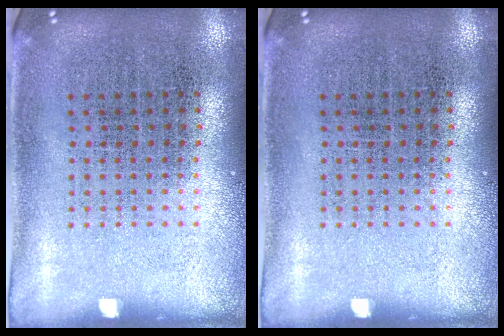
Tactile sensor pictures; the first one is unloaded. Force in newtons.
{"total": 0.0}